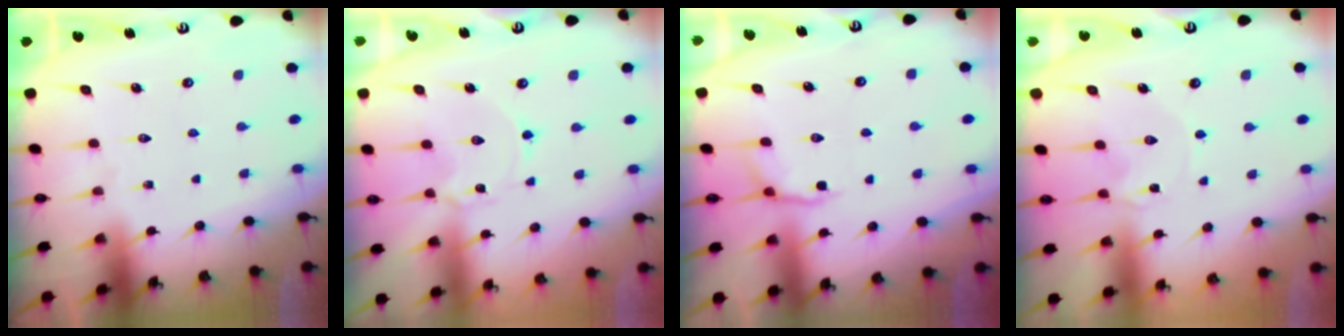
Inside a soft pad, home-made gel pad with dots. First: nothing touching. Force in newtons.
{"total": 1.2, "press": 1.2, "slide": 0.3}
{"total": 2.8, "press": 2.0, "slide": 2.0}
{"total": 0.7, "press": 0.6, "slide": 0.3}